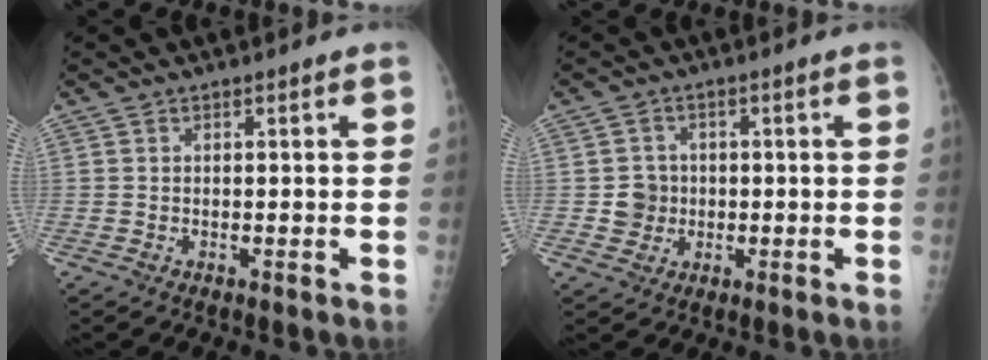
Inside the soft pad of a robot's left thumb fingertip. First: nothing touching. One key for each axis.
{"total": 4.0, "fx": -0.3, "fy": 3.9, "fz": 0.8, "tx": 0.013, "ty": 0.008, "tz": -0.005}